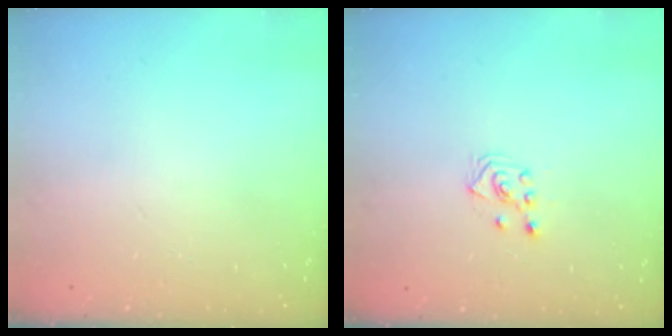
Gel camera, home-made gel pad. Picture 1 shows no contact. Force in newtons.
{"total": 3.7, "press": 3.6, "slide": 0.8}